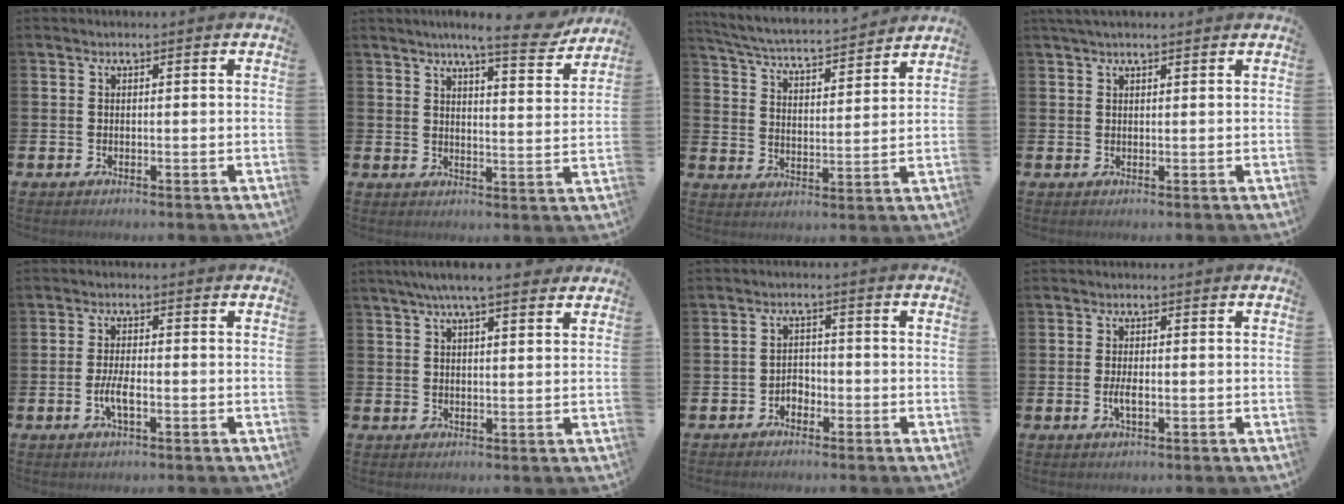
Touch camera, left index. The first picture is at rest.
{"total": 8.3, "force": [7.2, 0.8, 4.1], "torque": [-0.058, -0.040, 0.119]}
{"total": 5.0, "force": [4.9, 0.3, 1.0], "torque": [-0.041, -0.044, 0.078]}
{"total": 1.8, "force": [1.5, 0.3, 0.8], "torque": [-0.012, 0.003, 0.026]}
{"total": 3.3, "force": [-0.9, 1.0, 3.0], "torque": [-0.052, -0.003, -0.021]}
{"total": 5.8, "force": [5.0, 0.7, 3.0], "torque": [-0.057, -0.011, 0.086]}
{"total": 2.0, "force": [-1.4, 1.4, 0.6], "torque": [-0.017, 0.007, -0.031]}
{"total": 2.3, "force": [-0.4, 0.8, 2.1], "torque": [-0.031, -0.003, -0.009]}